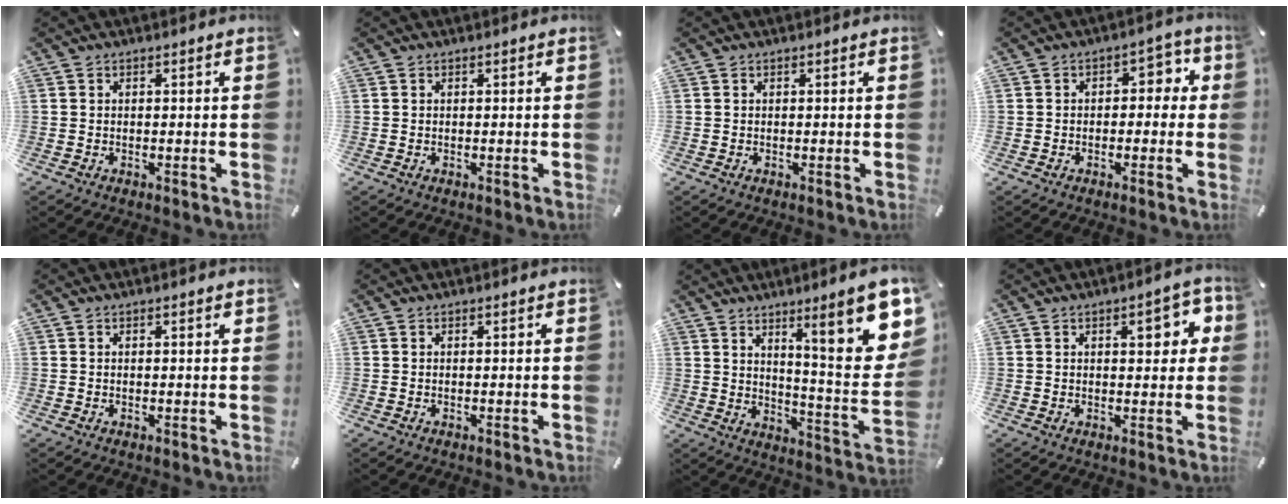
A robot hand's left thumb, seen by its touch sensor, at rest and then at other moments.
{"total": 0.0}
{"total": 0.0}
{"total": 4.6, "force": [0.0, 3.4, 3.0], "torque": [-0.032, 0.004, -0.013]}
{"total": 0.7, "force": [0.2, 0.2, 0.7], "torque": [-0.013, 0.002, 0.002]}
{"total": 0.0}
{"total": 19.5, "force": [10.5, 4.0, 15.9], "torque": [-0.212, -0.084, 0.154]}
{"total": 7.2, "force": [2.5, 3.5, 5.8], "torque": [-0.069, -0.007, 0.032]}